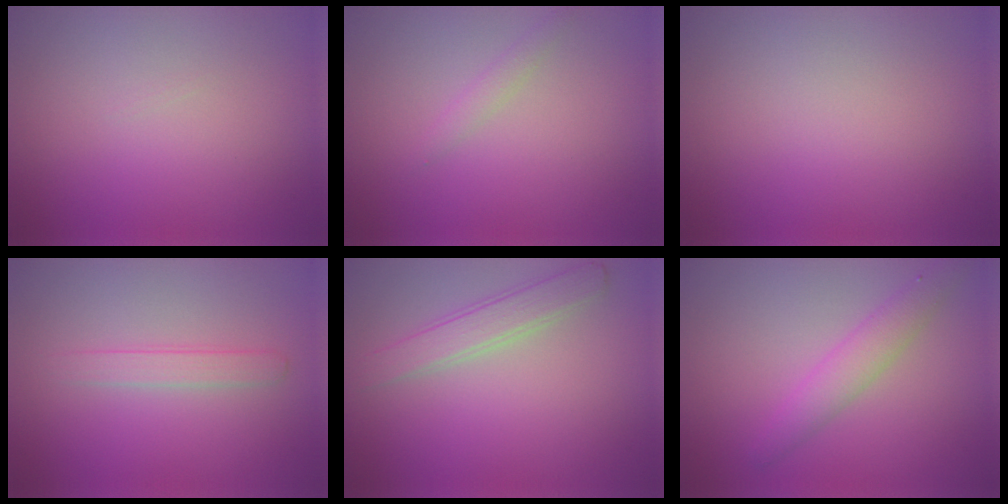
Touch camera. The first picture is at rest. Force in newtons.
{"total": 1.0, "press": 0.9, "slide": 0.1}
{"total": 0.0}
{"total": 1.6, "press": 1.6, "slide": 0.0}
{"total": 2.6, "press": 2.6, "slide": 0.1}
{"total": 2.8, "press": 2.8, "slide": 0.1}